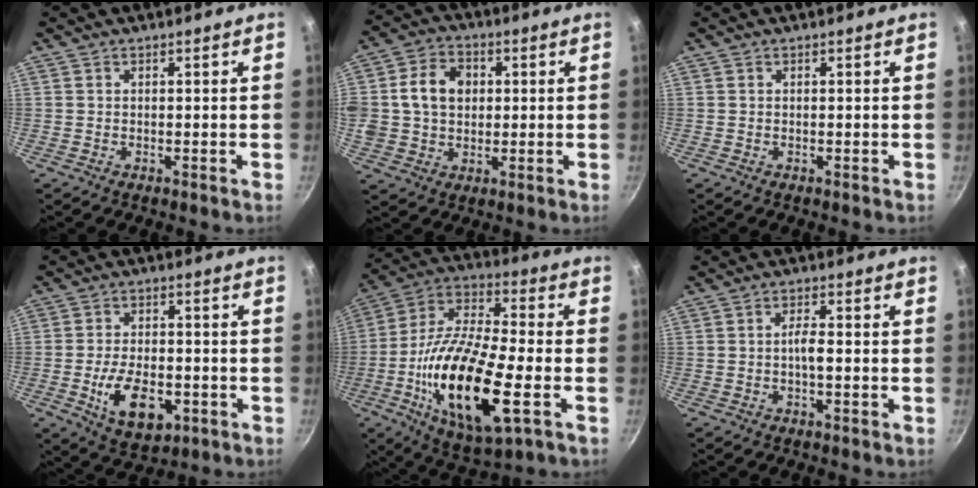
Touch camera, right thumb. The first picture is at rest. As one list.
[{"total": 11.8, "force": [1.9, 9.3, 7.0], "torque": [-0.114, 0.011, 0.024]}, {"total": 0.0}, {"total": 11.2, "force": [-3.4, 6.4, 8.6], "torque": [-0.135, 0.007, -0.046]}, {"total": 23.5, "force": [-5.8, 8.3, 21.2], "torque": [-0.407, 0.015, -0.114]}, {"total": 2.7, "force": [-0.5, 0.7, 2.5], "torque": [-0.052, 0.010, -0.010]}]